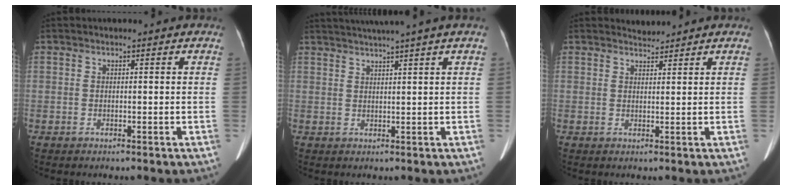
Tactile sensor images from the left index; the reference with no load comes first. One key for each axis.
{"total": 6.7, "fx": 5.4, "fy": -1.8, "fz": 3.6, "tx": -0.049, "ty": 0.019, "tz": 0.075}
{"total": 1.4, "fx": 1.4, "fy": -0.1, "fz": -0.4, "tx": -0.003, "ty": 0.000, "tz": 0.026}